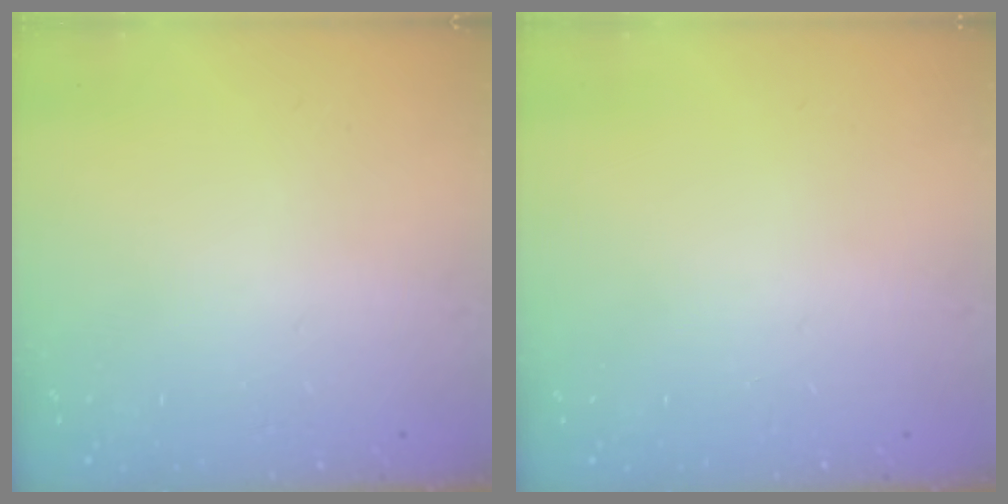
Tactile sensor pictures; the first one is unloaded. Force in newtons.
{"total": 0.0}